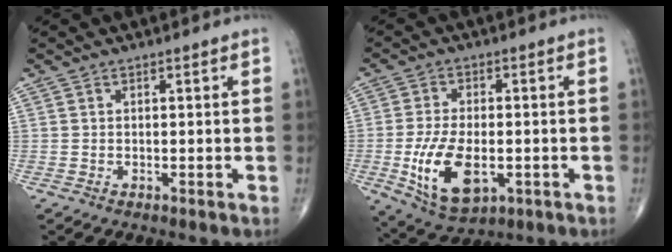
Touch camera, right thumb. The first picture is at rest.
{"total": 12.8, "force": [-3.0, 6.8, 10.4], "torque": [-0.191, -0.006, -0.040]}